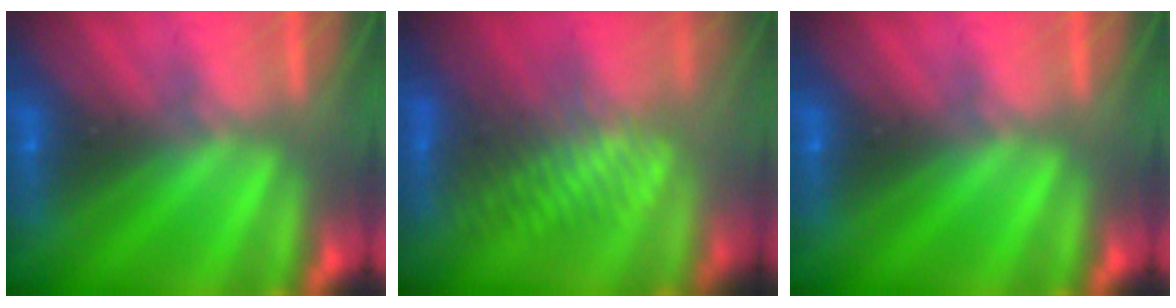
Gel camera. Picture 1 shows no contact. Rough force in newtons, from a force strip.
{"total": 3.0}
{"total": 0.0}